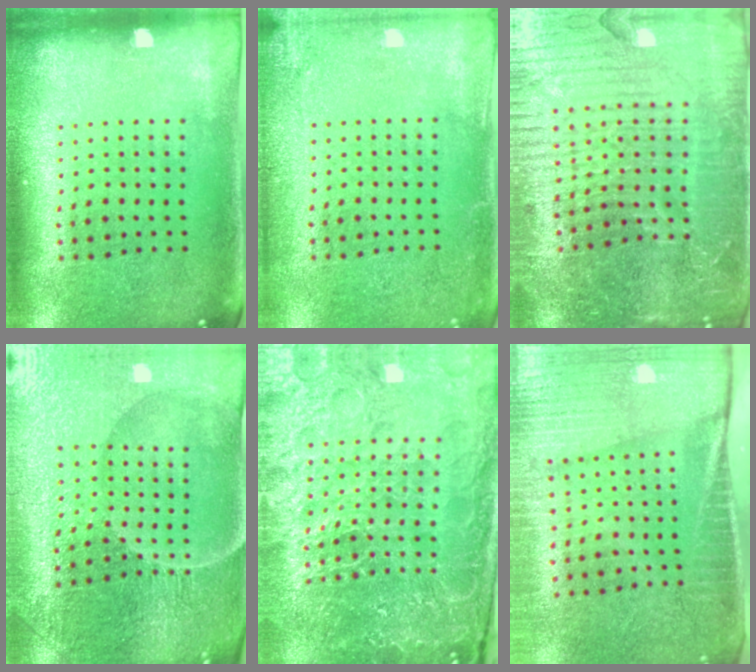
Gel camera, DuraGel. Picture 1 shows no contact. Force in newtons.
{"total": 2.1, "press": 2.1, "slide": 0.2}
{"total": 6.1, "press": 5.4, "slide": 2.8}
{"total": 4.2, "press": 4.1, "slide": 0.7}
{"total": 6.1, "press": 5.4, "slide": 2.8}
{"total": 4.0, "press": 3.5, "slide": 2.0}